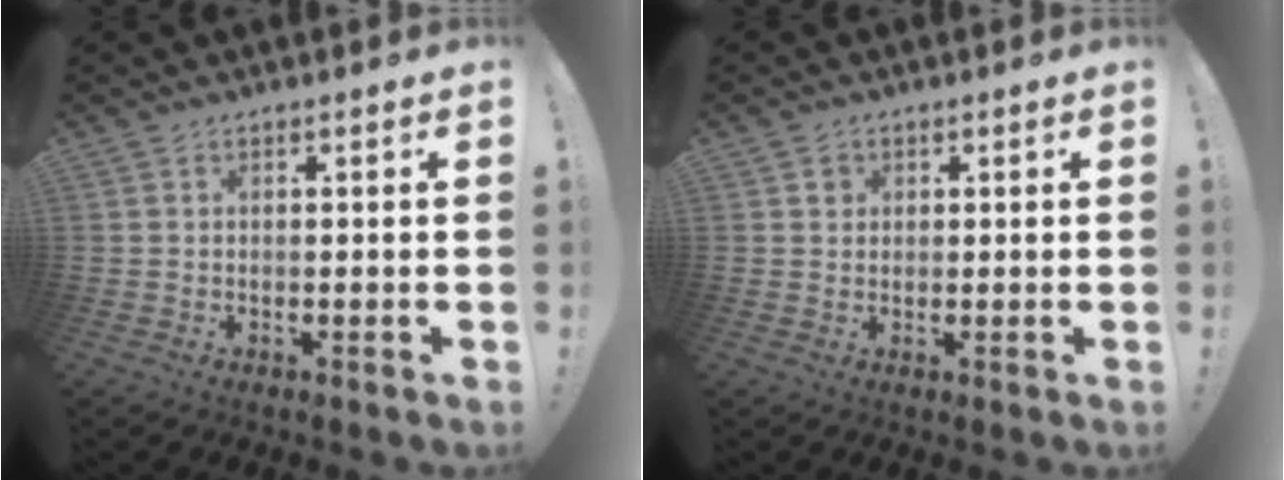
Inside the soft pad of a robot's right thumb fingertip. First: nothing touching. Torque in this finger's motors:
{"motor_torque": [0.07, 0.03, 0.28, -0.20, -0.02]}